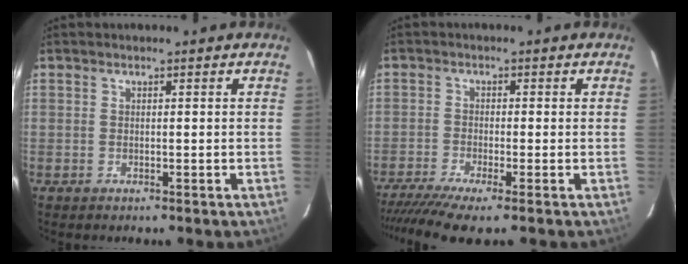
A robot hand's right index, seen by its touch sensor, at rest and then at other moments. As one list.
[{"total": 7.9, "force": [-6.1, -0.2, 5.0], "torque": [-0.085, -0.010, -0.101]}]